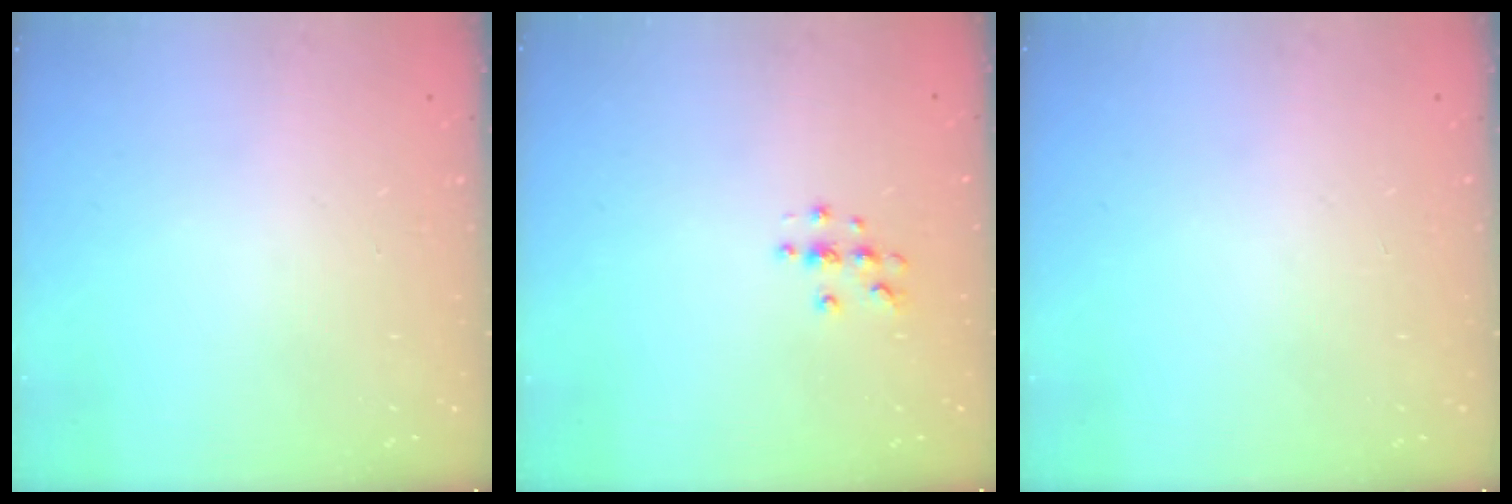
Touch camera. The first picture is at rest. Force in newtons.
{"total": 4.2, "press": 4.2, "slide": 0.5}
{"total": 0.0}